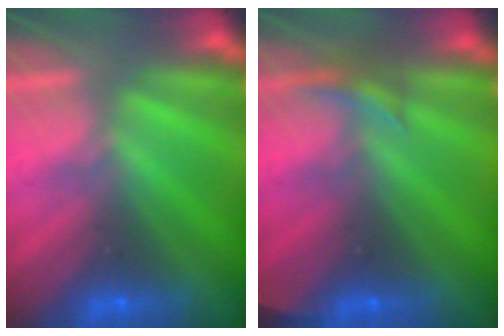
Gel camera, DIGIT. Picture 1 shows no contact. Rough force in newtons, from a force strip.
{"total": 2.8}